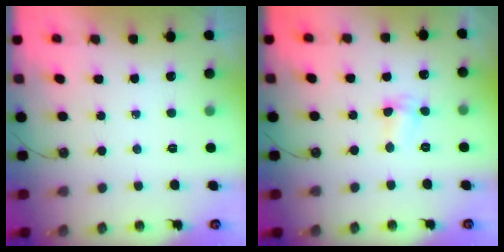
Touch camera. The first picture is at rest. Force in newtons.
{"total": 2.2, "press": 2.2, "slide": 0.5}